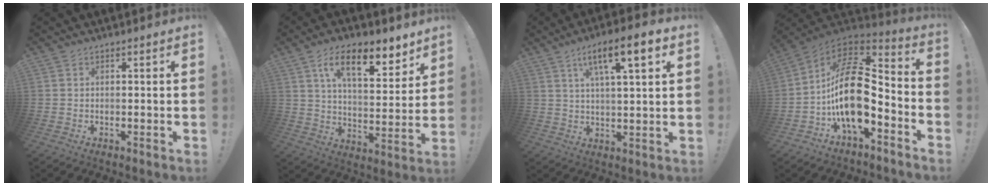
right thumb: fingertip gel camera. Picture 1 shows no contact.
{"total": 14.2, "force": [8.6, 5.3, 10.0], "torque": [-0.155, -0.040, 0.143]}
{"total": 11.1, "force": [5.1, 2.3, 9.5], "torque": [-0.150, -0.013, 0.078]}
{"total": 21.4, "force": [-1.7, 11.8, 17.7], "torque": [-0.330, 0.014, -0.019]}